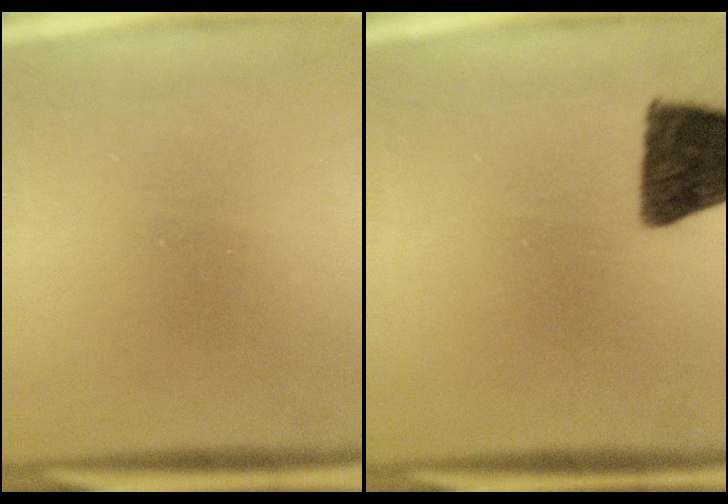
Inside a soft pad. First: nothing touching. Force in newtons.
{"total": 12.5}